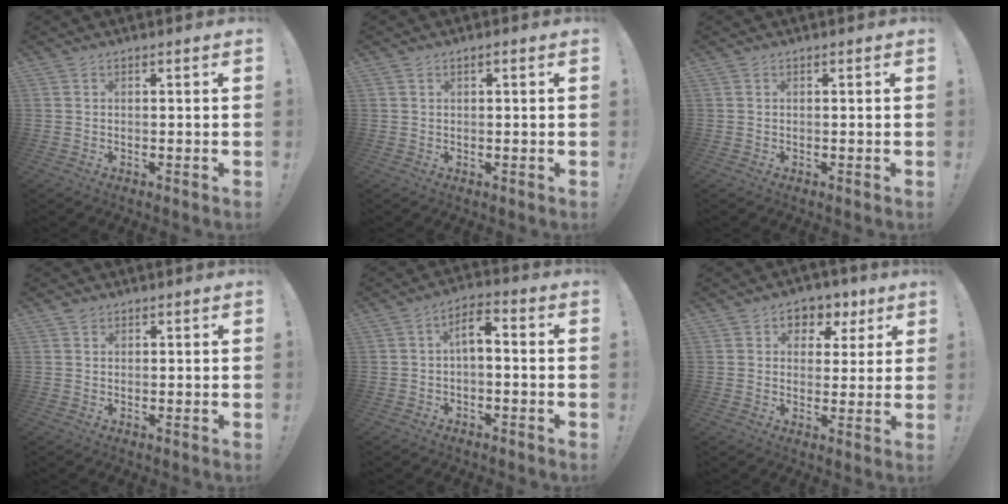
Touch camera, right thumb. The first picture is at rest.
{"total": 0.7, "force": [0.1, 0.4, 0.6], "torque": [-0.019, 0.006, 0.002]}
{"total": 0.0}
{"total": 1.5, "force": [1.2, 0.9, 0.3], "torque": [0.001, -0.003, 0.020]}
{"total": 5.6, "force": [-0.8, 2.6, 4.9], "torque": [-0.087, 0.013, -0.014]}
{"total": 6.1, "force": [2.3, 5.3, 1.8], "torque": [-0.010, -0.014, 0.043]}